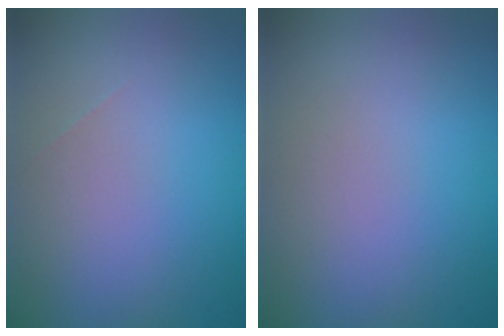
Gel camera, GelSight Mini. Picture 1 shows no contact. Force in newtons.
{"total": 0.0}